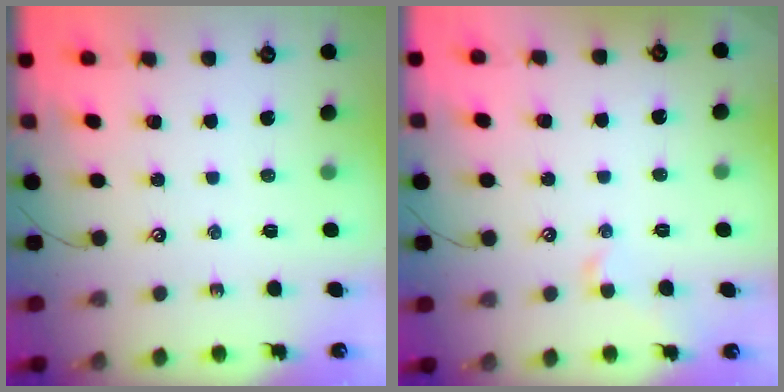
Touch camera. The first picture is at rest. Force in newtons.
{"total": 1.0, "press": 0.9, "slide": 0.4}